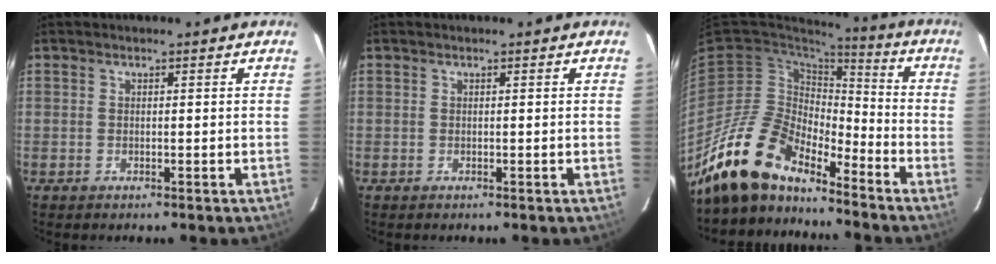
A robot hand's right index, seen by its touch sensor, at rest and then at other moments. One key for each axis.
{"total": 0.0}
{"total": 15.9, "fx": -13.5, "fy": 5.3, "fz": 6.5, "tx": -0.126, "ty": 0.001, "tz": -0.255}